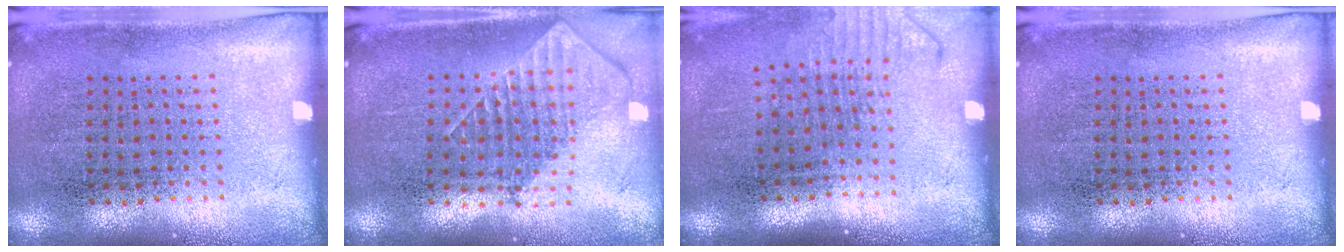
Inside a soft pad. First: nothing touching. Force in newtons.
{"total": 1.8, "press": 1.4, "slide": 1.1}
{"total": 1.3, "press": 1.0, "slide": 0.8}
{"total": 0.0}